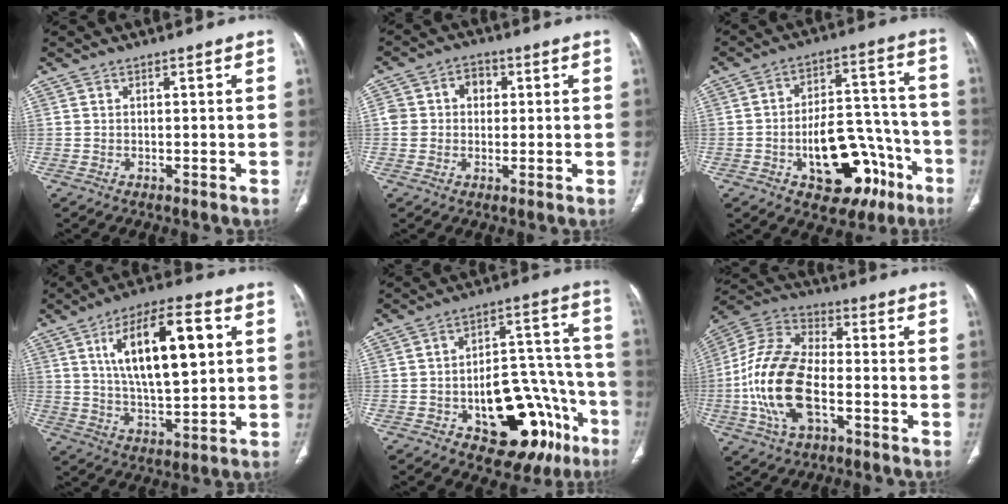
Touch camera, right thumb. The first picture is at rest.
{"total": 6.5, "force": [1.1, 5.4, 3.3], "torque": [-0.033, 0.017, 0.017]}
{"total": 18.5, "force": [-7.9, 10.3, 13.2], "torque": [-0.143, 0.063, -0.100]}
{"total": 17.5, "force": [4.9, 6.8, 15.4], "torque": [-0.244, -0.001, 0.083]}
{"total": 22.3, "force": [-9.9, 11.8, 16.2], "torque": [-0.150, 0.080, -0.121]}
{"total": 17.9, "force": [-4.4, 9.5, 14.5], "torque": [-0.300, 0.025, -0.083]}